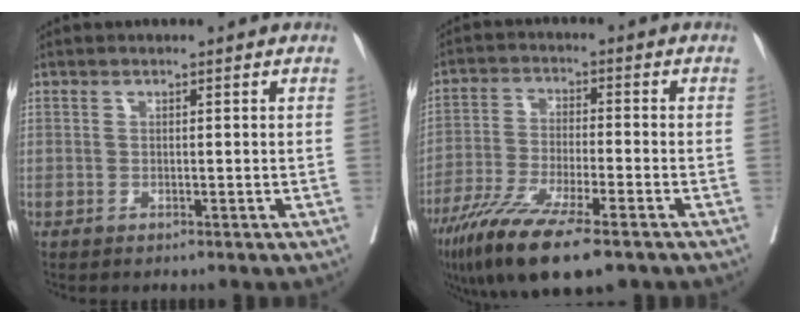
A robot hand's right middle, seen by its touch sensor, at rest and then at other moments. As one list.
[{"total": 14.1, "force": [-9.5, 2.1, 10.3], "torque": [-0.195, -0.042, -0.162]}]